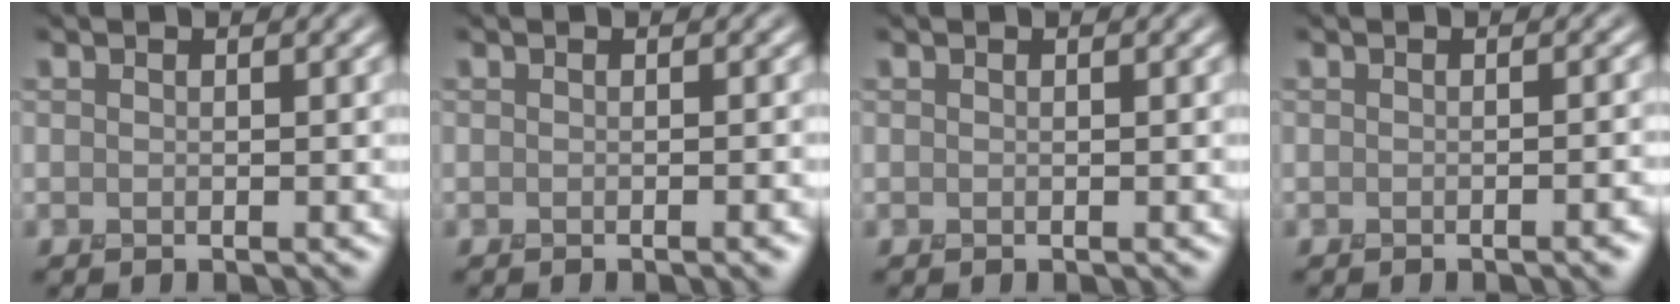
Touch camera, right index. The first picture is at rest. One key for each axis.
{"total": 1.4, "fx": -1.0, "fy": 0.3, "fz": 1.0, "tx": -0.013, "ty": -0.004, "tz": -0.012}
{"total": 0.0}
{"total": 1.8, "fx": -1.2, "fy": 0.3, "fz": 1.3, "tx": -0.016, "ty": -0.001, "tz": -0.017}